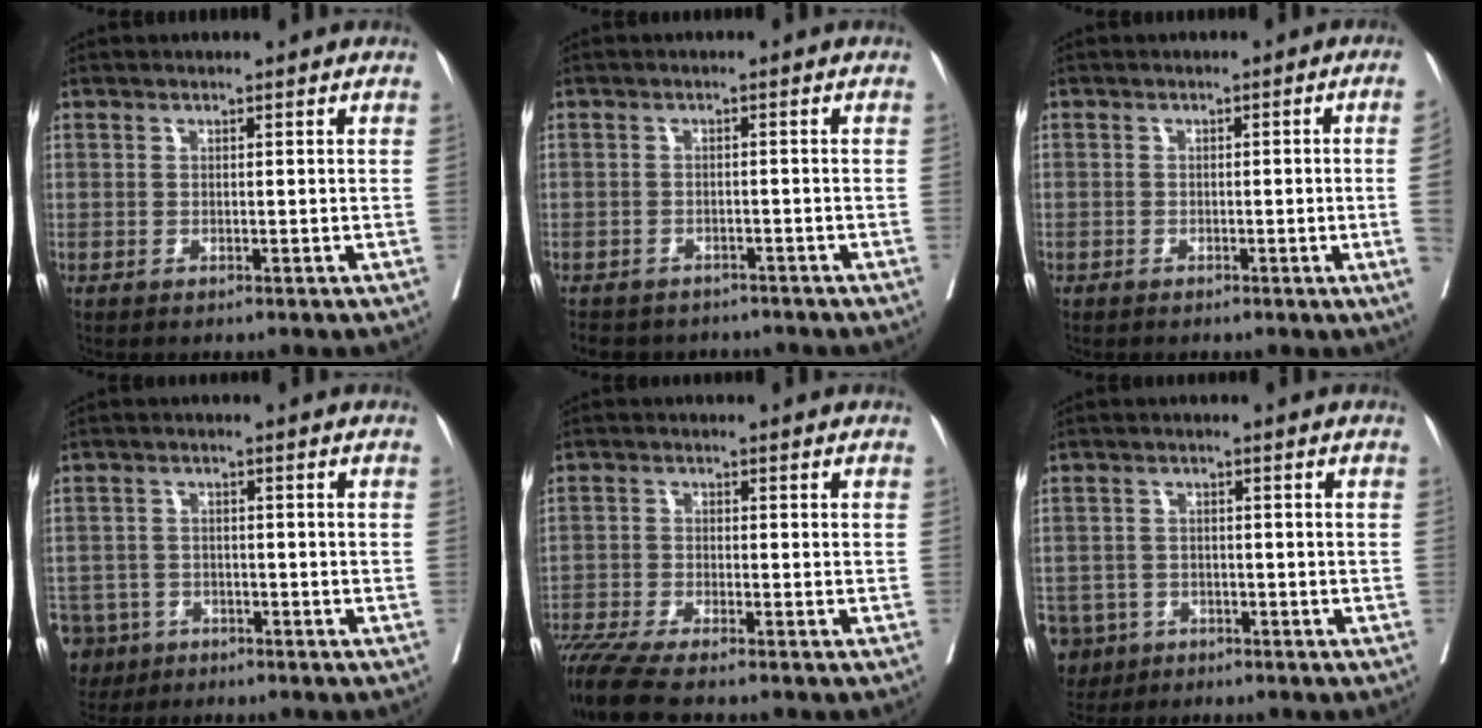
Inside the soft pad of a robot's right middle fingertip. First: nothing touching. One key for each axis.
{"total": 7.8, "fx": -6.9, "fy": 3.2, "fz": 1.6, "tx": -0.027, "ty": -0.002, "tz": -0.086}
{"total": 3.5, "fx": -0.7, "fy": -0.8, "fz": 3.4, "tx": -0.042, "ty": -0.002, "tz": -0.009}
{"total": 9.1, "fx": -5.6, "fy": 7.0, "fz": 1.9, "tx": -0.065, "ty": -0.005, "tz": -0.092}
{"total": 8.1, "fx": -6.9, "fy": -0.1, "fz": 4.2, "tx": -0.072, "ty": -0.024, "tz": -0.120}
{"total": 7.7, "fx": -4.5, "fy": 6.1, "fz": 1.4, "tx": -0.047, "ty": 0.000, "tz": -0.072}